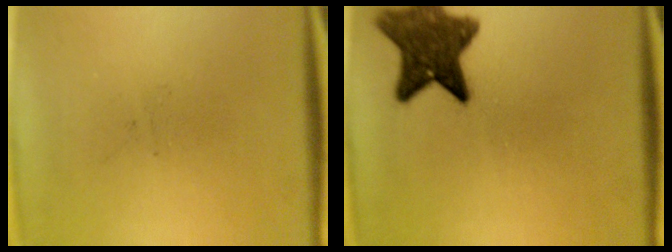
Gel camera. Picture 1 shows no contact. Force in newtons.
{"total": 9.9}